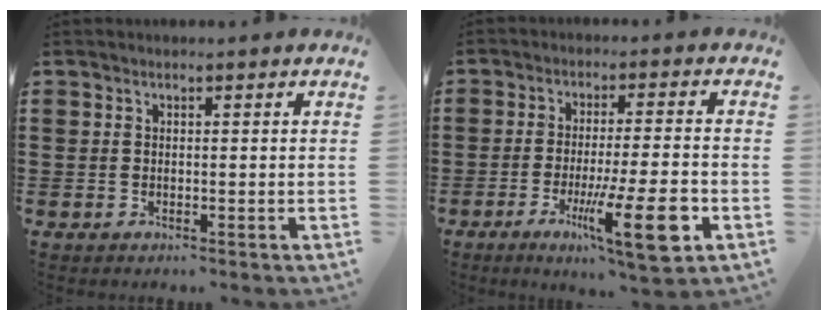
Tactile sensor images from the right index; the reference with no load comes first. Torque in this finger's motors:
{"motor_torque": [0.94, -0.48, 0.95, 0.18]}